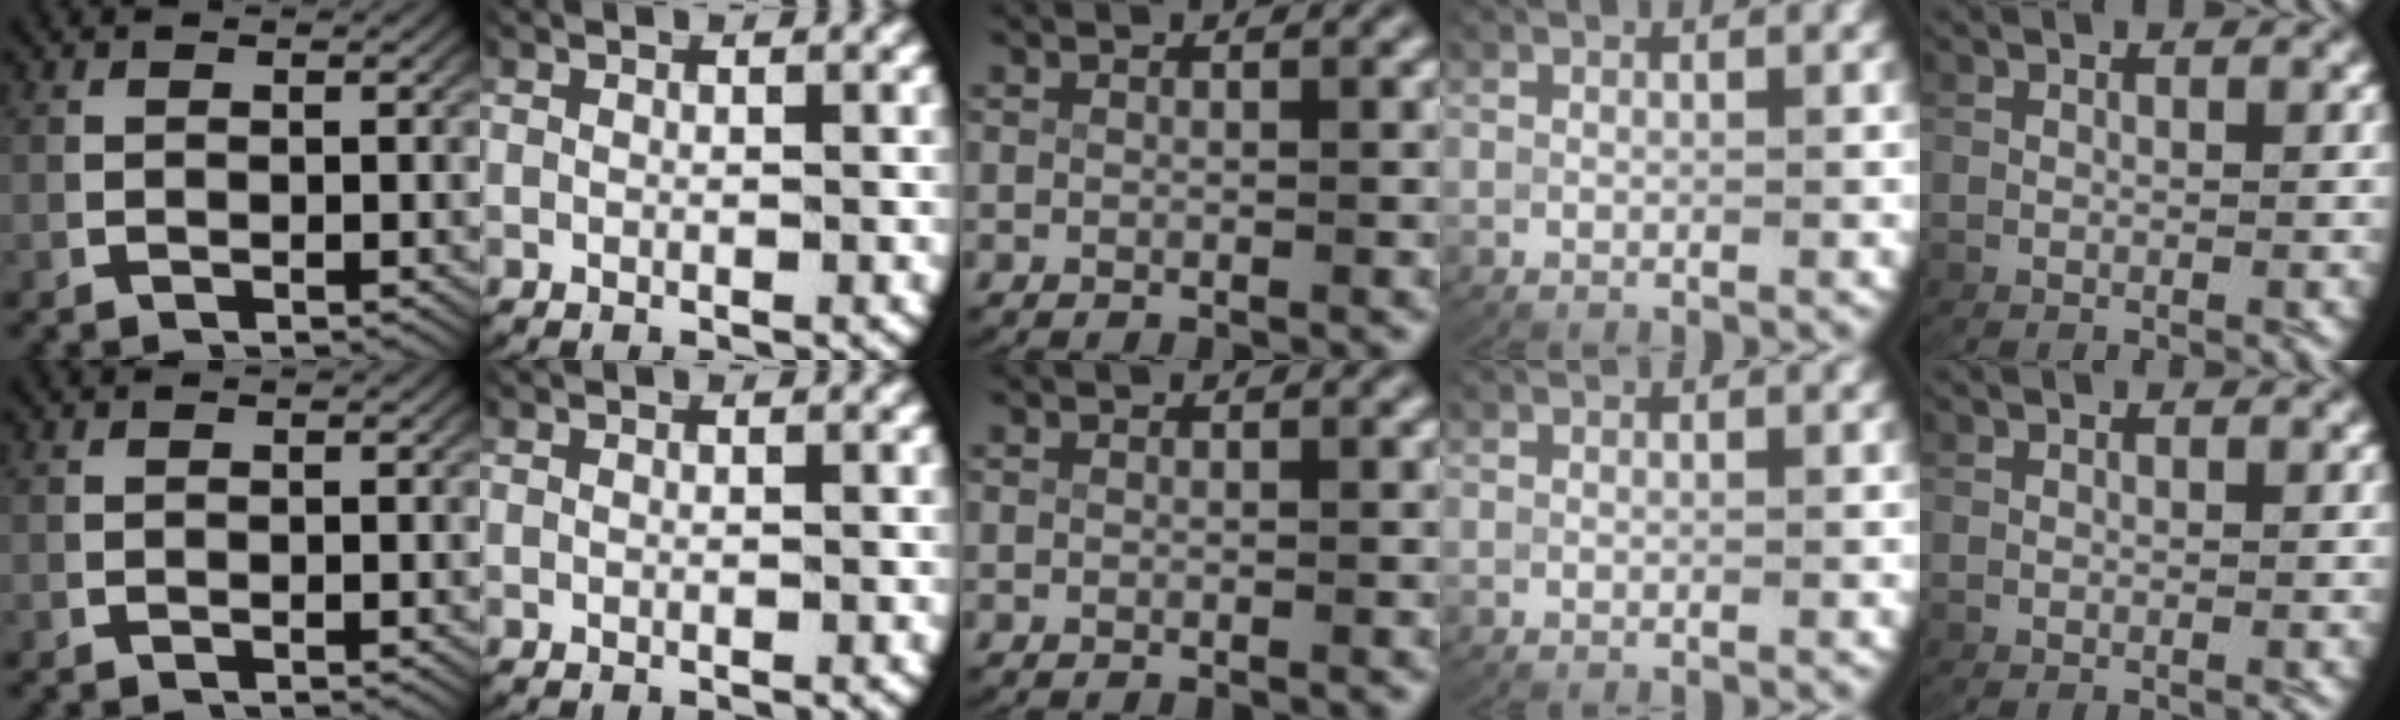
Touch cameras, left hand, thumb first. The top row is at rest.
{}